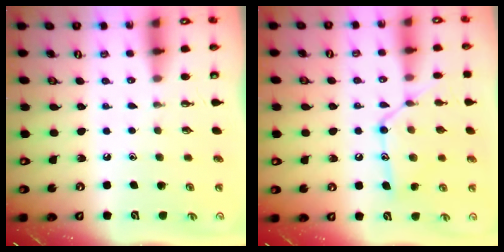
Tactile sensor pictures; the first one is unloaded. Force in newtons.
{"total": 14.2, "press": 14.2, "slide": 1.1}